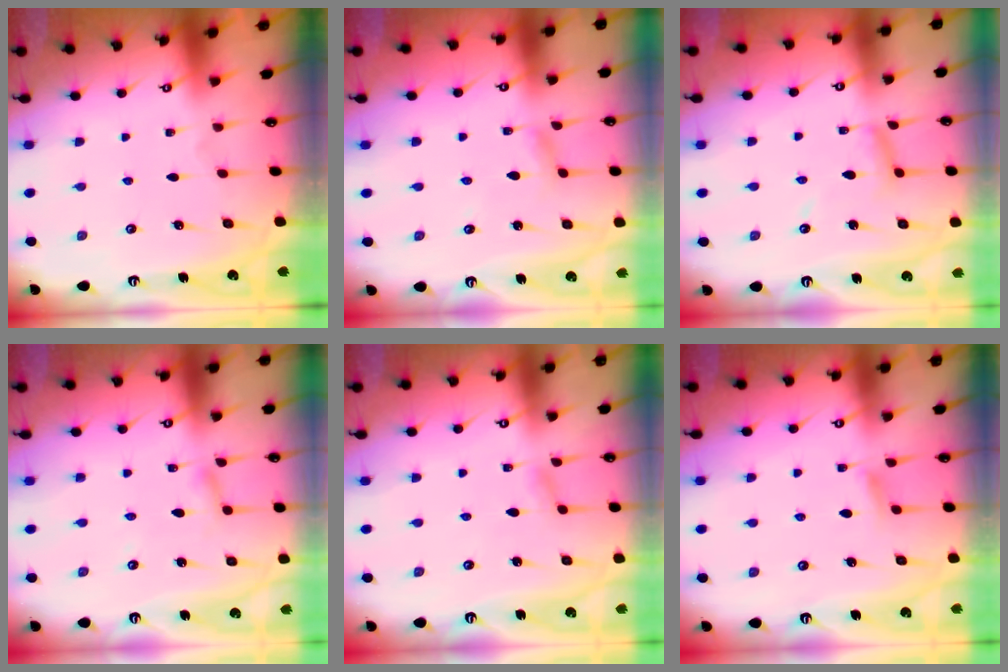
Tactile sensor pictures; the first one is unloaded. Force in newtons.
{"total": 3.0, "press": 3.0, "slide": 0.1}
{"total": 7.7, "press": 7.6, "slide": 0.5}
{"total": 2.8, "press": 2.7, "slide": 0.3}
{"total": 2.8, "press": 2.8, "slide": 0.4}
{"total": 4.5, "press": 4.4, "slide": 0.6}